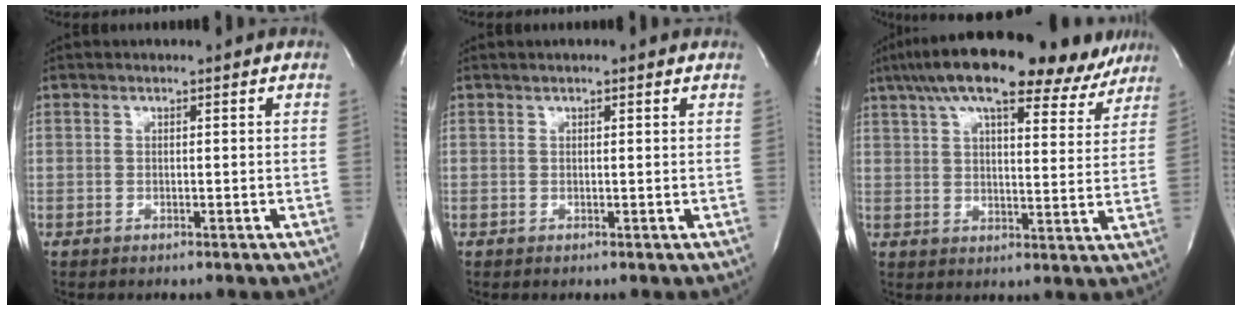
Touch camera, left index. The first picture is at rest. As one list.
[{"total": 0.7, "force": [0.4, 0.5, 0.4], "torque": [-0.010, 0.014, 0.003]}, {"total": 22.0, "force": [16.9, 6.2, 12.5], "torque": [-0.208, 0.040, 0.228]}]